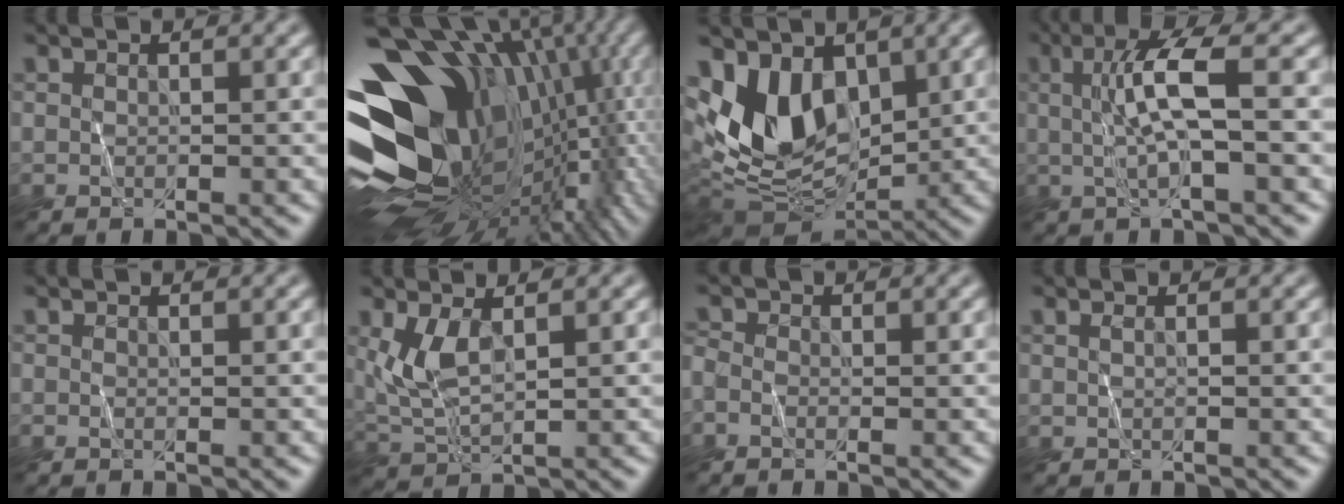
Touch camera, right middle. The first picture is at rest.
{"total": 17.7, "force": [0.5, 12.9, 12.2], "torque": [-0.220, -0.015, 0.045]}
{"total": 8.0, "force": [1.0, 5.5, 5.6], "torque": [-0.110, -0.010, 0.025]}
{"total": 4.5, "force": [0.1, 0.7, 4.4], "torque": [-0.089, 0.007, 0.013]}
{"total": 0.0}
{"total": 3.2, "force": [0.8, 1.5, 2.7], "torque": [-0.068, 0.000, 0.029]}
{"total": 1.1, "force": [-0.9, 0.5, 0.3], "torque": [-0.009, 0.001, -0.012]}
{"total": 0.0}